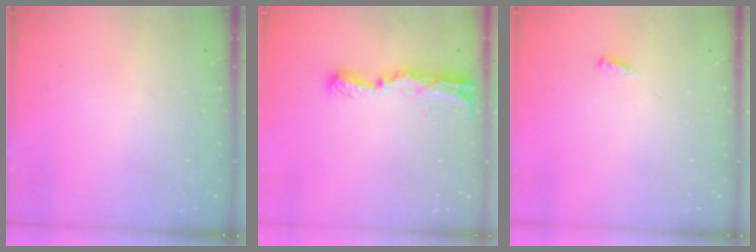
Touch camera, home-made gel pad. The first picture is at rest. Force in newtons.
{"total": 11.3, "press": 10.0, "slide": 5.1}
{"total": 2.7, "press": 2.5, "slide": 1.0}